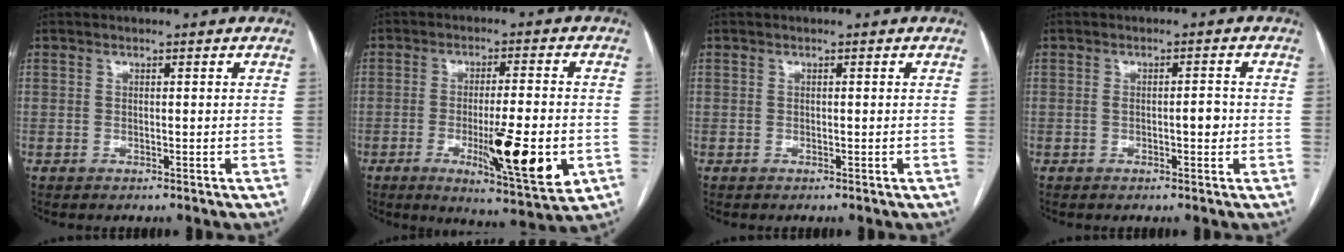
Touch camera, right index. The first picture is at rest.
{"total": 13.7, "force": [-3.8, 1.8, 13.1], "torque": [-0.194, -0.027, -0.052]}
{"total": 0.0}
{"total": 2.5, "force": [-0.4, 0.8, 2.4], "torque": [-0.038, 0.002, -0.004]}